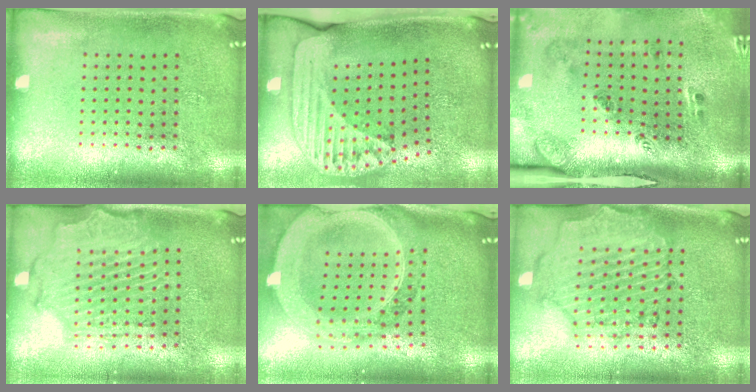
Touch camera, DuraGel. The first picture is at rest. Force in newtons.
{"total": 2.5, "press": 1.8, "slide": 1.7}
{"total": 3.4, "press": 2.0, "slide": 2.7}
{"total": 2.1, "press": 2.0, "slide": 0.6}
{"total": 3.2, "press": 2.7, "slide": 1.8}
{"total": 1.6, "press": 1.6, "slide": 0.4}